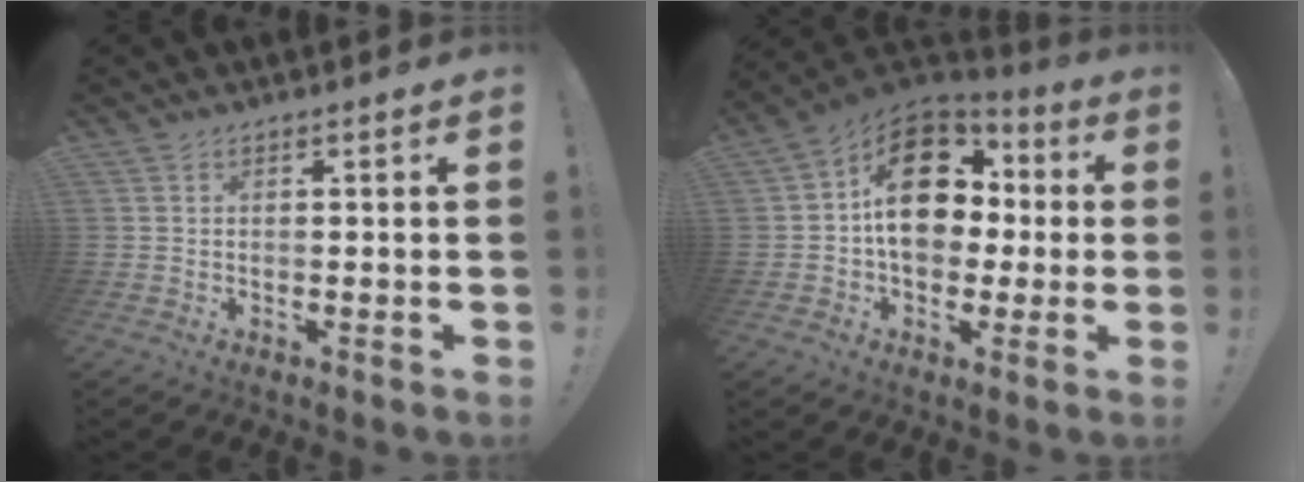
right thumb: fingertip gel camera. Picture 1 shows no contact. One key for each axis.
{"total": 18.3, "fx": 2.1, "fy": 13.4, "fz": 12.3, "tx": -0.182, "ty": 0.014, "tz": 0.039}